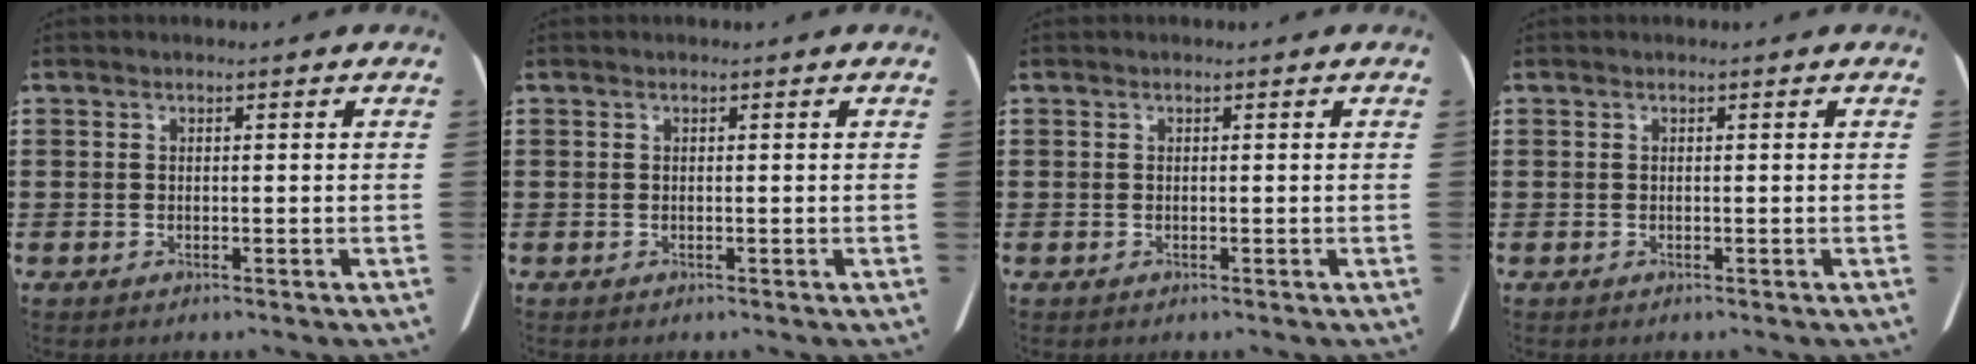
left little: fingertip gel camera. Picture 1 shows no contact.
{"total": 0.0}
{"total": 0.0}
{"total": 0.0}